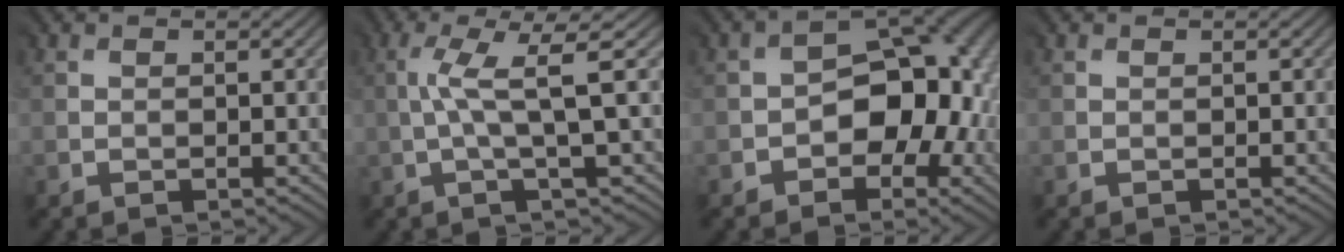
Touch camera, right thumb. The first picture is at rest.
{"total": 5.8, "force": [0.2, 0.4, 5.8], "torque": [-0.108, 0.017, 0.006]}
{"total": 10.1, "force": [-2.0, 6.8, 7.2], "torque": [-0.069, 0.003, -0.036]}
{"total": 0.0}